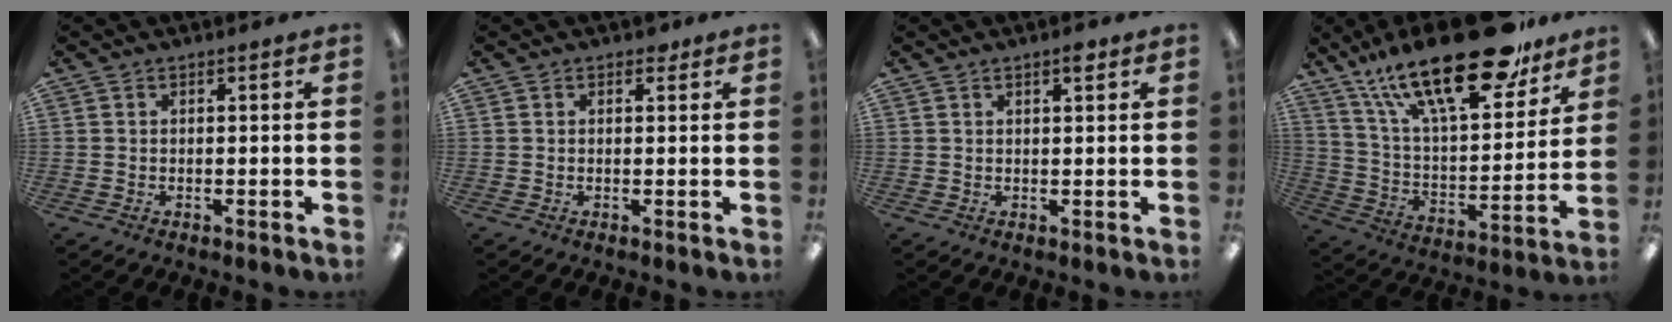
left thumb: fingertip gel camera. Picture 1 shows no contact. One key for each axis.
{"total": 1.7, "fx": 1.0, "fy": 1.0, "fz": 0.9, "tx": -0.004, "ty": -0.003, "tz": 0.014}
{"total": 2.3, "fx": 1.5, "fy": 0.6, "fz": 1.6, "tx": -0.027, "ty": 0.000, "tz": 0.024}
{"total": 27.9, "fx": 18.7, "fy": 10.0, "fz": 18.1, "tx": -0.301, "ty": -0.110, "tz": 0.312}